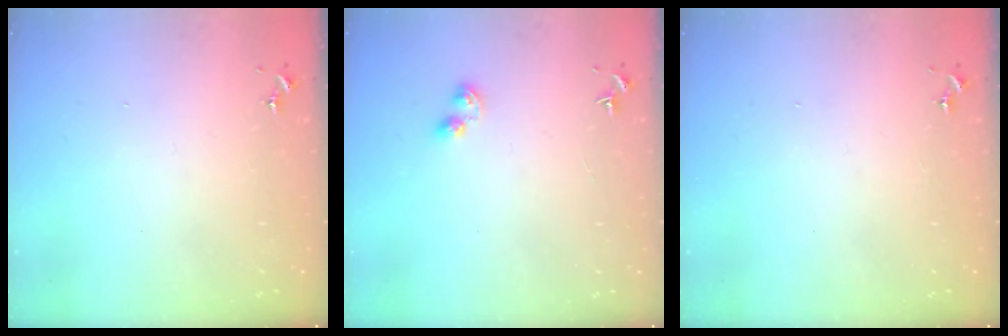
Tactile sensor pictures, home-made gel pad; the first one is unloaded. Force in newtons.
{"total": 4.9, "press": 4.9, "slide": 0.6}
{"total": 0.0}